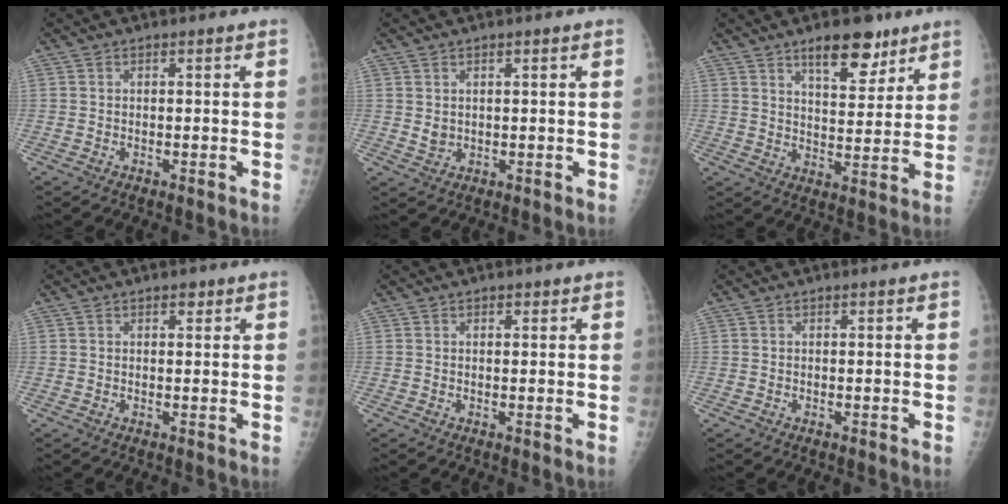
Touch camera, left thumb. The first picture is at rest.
{"total": 1.7, "force": [0.5, 1.3, 0.9], "torque": [-0.007, -0.007, 0.016]}
{"total": 9.9, "force": [6.6, 4.1, 6.2], "torque": [-0.063, -0.041, 0.104]}
{"total": 1.0, "force": [0.6, 0.6, 0.5], "torque": [0.004, -0.002, 0.007]}
{"total": 0.5, "force": [0.3, 0.4, 0.2], "torque": [0.004, -0.002, 0.003]}
{"total": 0.0}